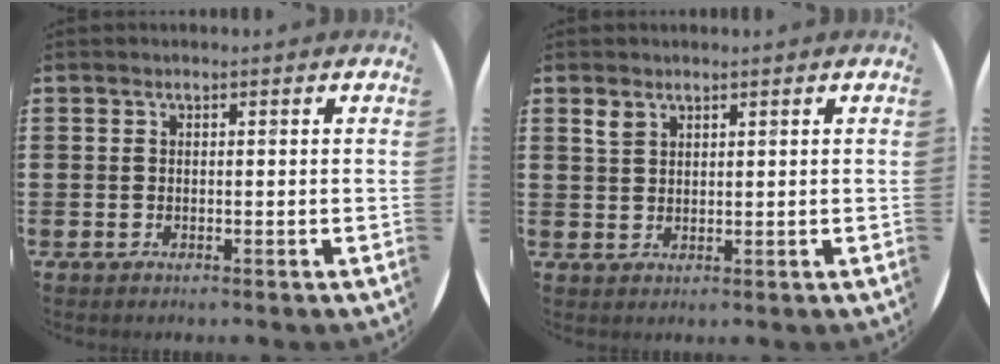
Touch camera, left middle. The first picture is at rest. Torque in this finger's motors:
{"motor_torque": [0.03, 0.11, 0.05, 0.03]}